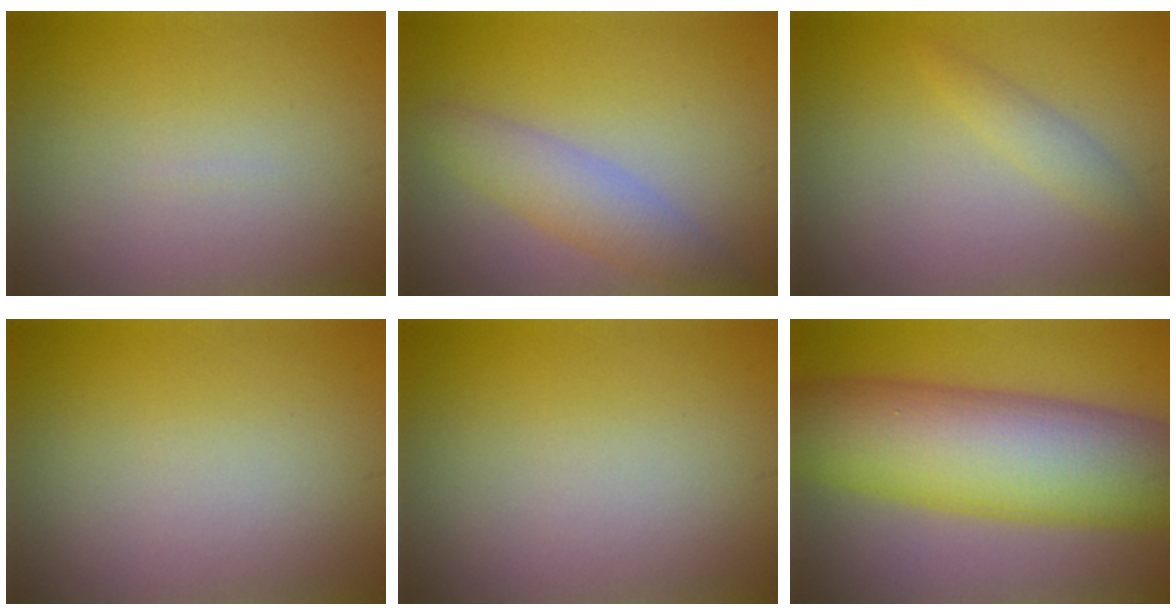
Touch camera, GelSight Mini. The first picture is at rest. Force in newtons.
{"total": 3.5, "press": 3.5, "slide": 0.2}
{"total": 1.5, "press": 1.5, "slide": 0.1}
{"total": 0.0}
{"total": 0.0}
{"total": 13.0, "press": 13.0, "slide": 0.1}